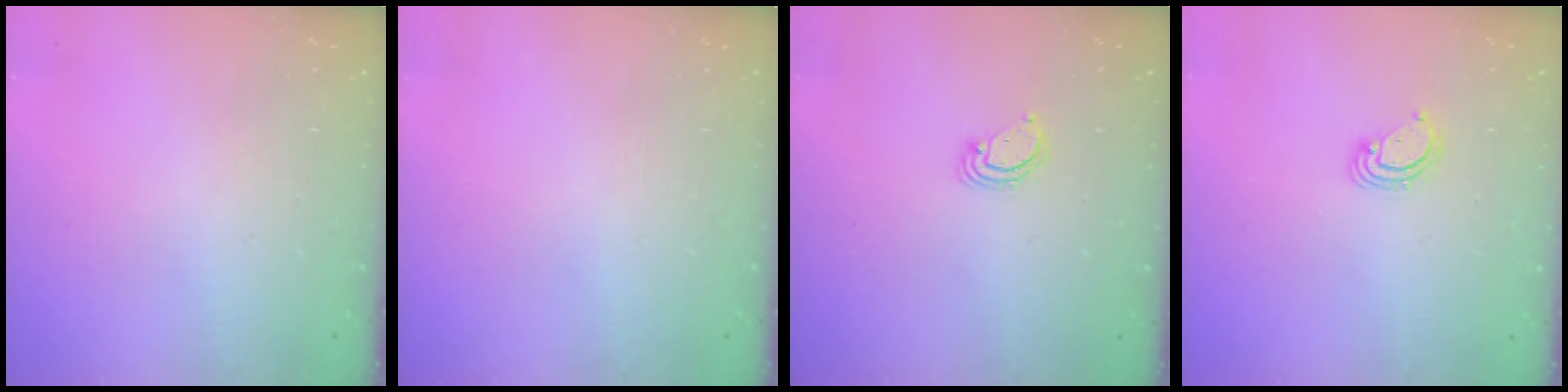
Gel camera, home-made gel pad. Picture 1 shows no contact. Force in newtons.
{"total": 0.0}
{"total": 2.3, "press": 2.3, "slide": 0.1}
{"total": 3.3, "press": 3.3, "slide": 0.2}